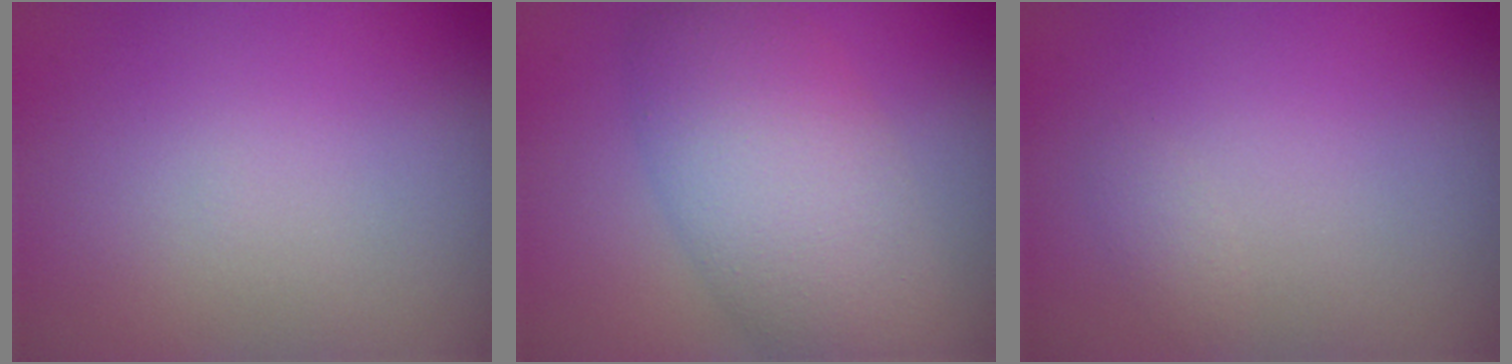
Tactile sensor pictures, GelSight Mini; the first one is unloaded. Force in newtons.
{"total": 7.3, "press": 7.3, "slide": 0.4}
{"total": 0.7, "press": 0.7, "slide": 0.0}